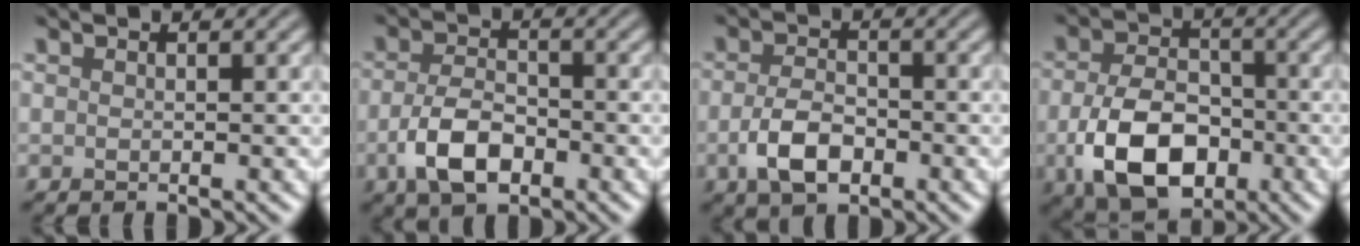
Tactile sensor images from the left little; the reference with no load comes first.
{"total": 4.9, "force": [-2.1, 2.7, 3.6], "torque": [-0.074, -0.003, -0.044]}
{"total": 4.1, "force": [-1.6, 2.2, 2.9], "torque": [-0.064, -0.003, -0.036]}
{"total": 8.8, "force": [-2.8, 5.6, 6.1], "torque": [-0.128, -0.017, -0.050]}